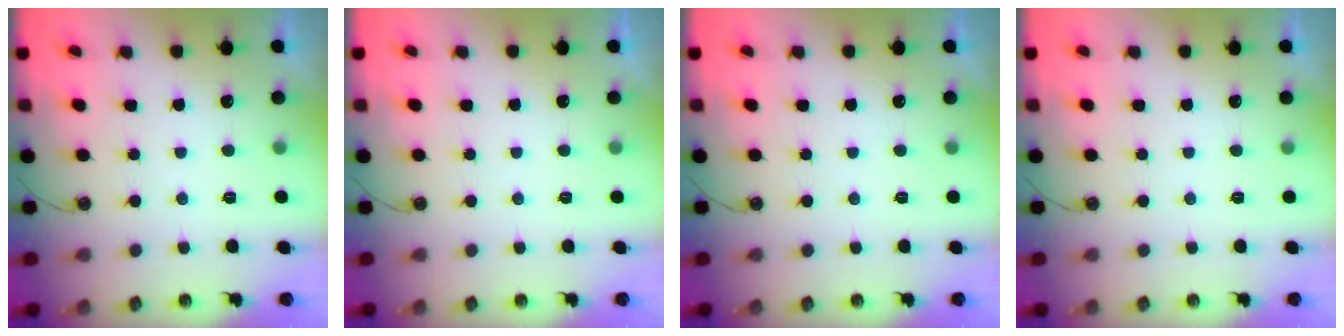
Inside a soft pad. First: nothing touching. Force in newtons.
{"total": 0.0}
{"total": 0.0}
{"total": 0.0}